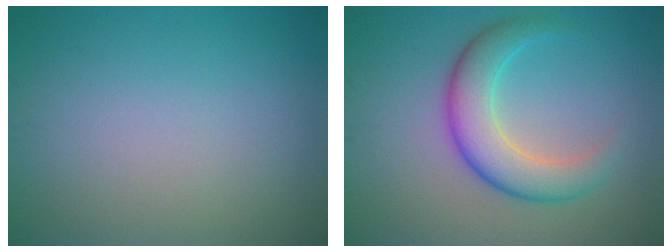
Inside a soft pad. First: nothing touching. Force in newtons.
{"total": 5.5, "press": 5.5, "slide": 0.1}